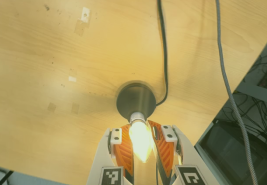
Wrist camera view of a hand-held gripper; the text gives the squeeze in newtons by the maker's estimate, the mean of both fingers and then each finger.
{"total": 23.7, "left": 22.6, "right": 24.7}